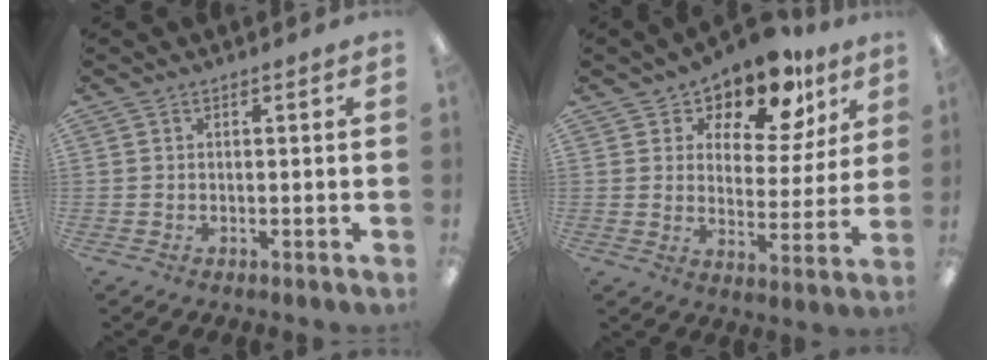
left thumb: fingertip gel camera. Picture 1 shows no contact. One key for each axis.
{"total": 12.5, "fx": 10.5, "fy": 4.9, "fz": 4.8, "tx": -0.092, "ty": -0.073, "tz": 0.185}